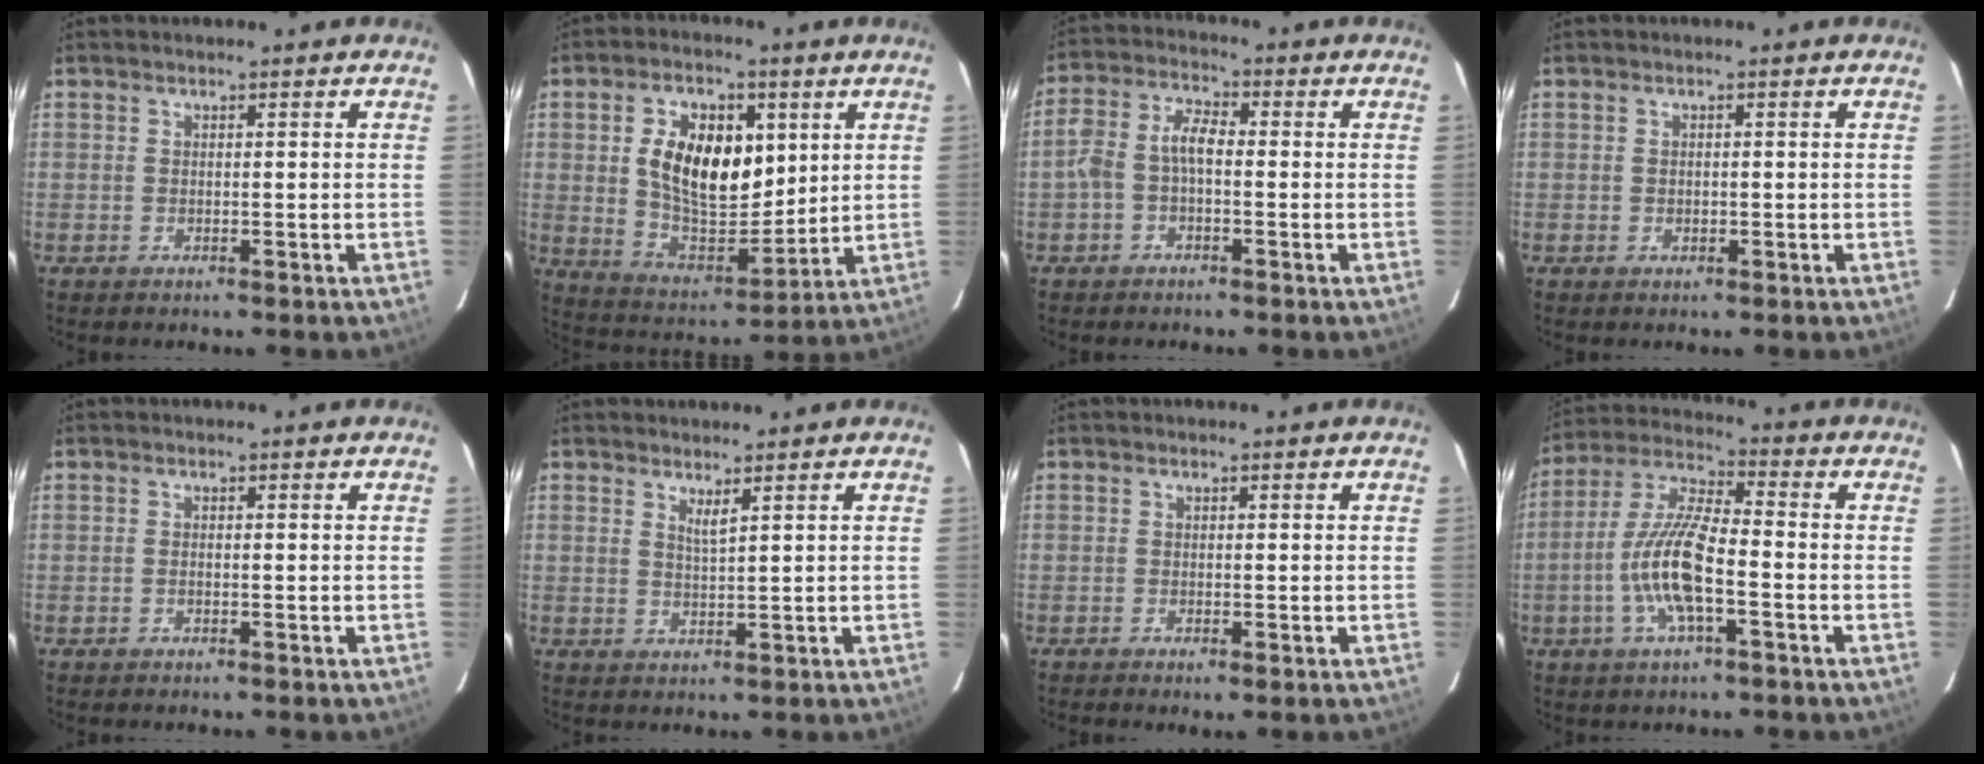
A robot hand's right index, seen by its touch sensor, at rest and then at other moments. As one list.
[{"total": 15.5, "force": [3.8, 9.0, 12.0], "torque": [-0.225, 0.008, 0.080]}, {"total": 5.4, "force": [-1.4, 2.8, 4.4], "torque": [-0.098, 0.022, -0.029]}, {"total": 0.8, "force": [-0.1, 0.8, 0.2], "torque": [-0.002, 0.000, 0.000]}, {"total": 0.0}, {"total": 1.9, "force": [1.4, 0.0, 1.3], "torque": [-0.021, -0.003, 0.023]}, {"total": 0.7, "force": [-0.3, 0.1, 0.7], "torque": [-0.014, -0.002, -0.007]}, {"total": 12.2, "force": [-3.7, 3.0, 11.3], "torque": [-0.235, 0.001, -0.073]}]